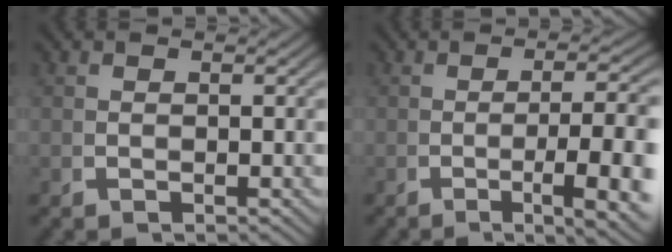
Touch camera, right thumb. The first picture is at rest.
{"total": 7.5, "force": [-2.1, 2.3, 6.8], "torque": [-0.107, -0.007, -0.024]}